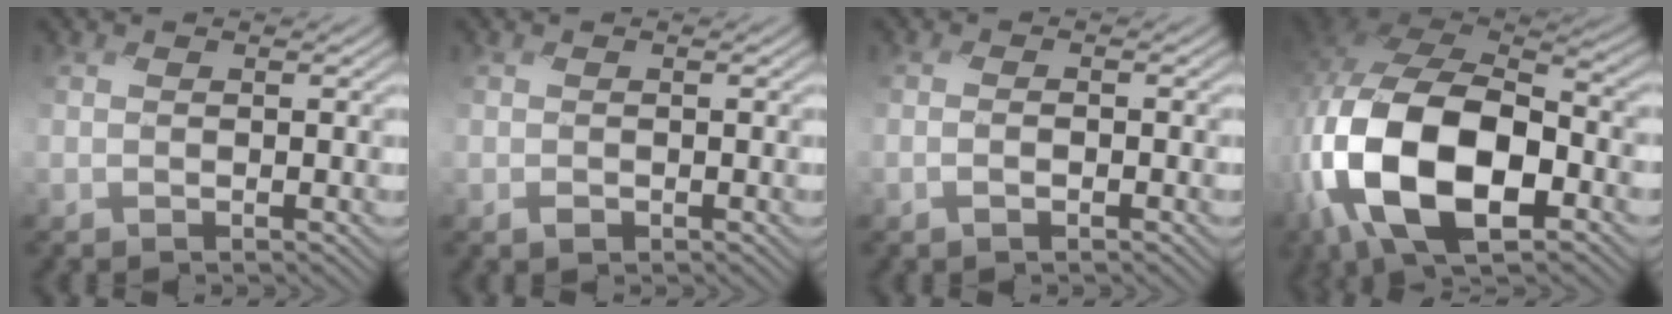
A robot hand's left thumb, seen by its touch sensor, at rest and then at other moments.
{"total": 0.7, "force": [-0.4, 0.5, 0.2], "torque": [-0.005, -0.002, -0.009]}
{"total": 0.9, "force": [-0.8, 0.1, 0.5], "torque": [-0.008, 0.002, -0.019]}
{"total": 16.1, "force": [-5.1, 9.3, 12.1], "torque": [-0.264, -0.036, -0.092]}